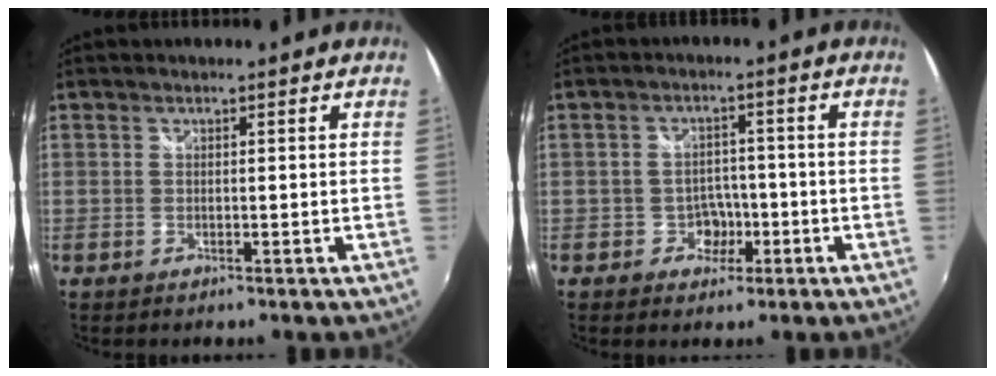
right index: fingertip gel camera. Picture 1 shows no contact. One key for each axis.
{"total": 4.0, "fx": -1.6, "fy": 3.4, "fz": 1.4, "tx": -0.031, "ty": 0.010, "tz": -0.018}